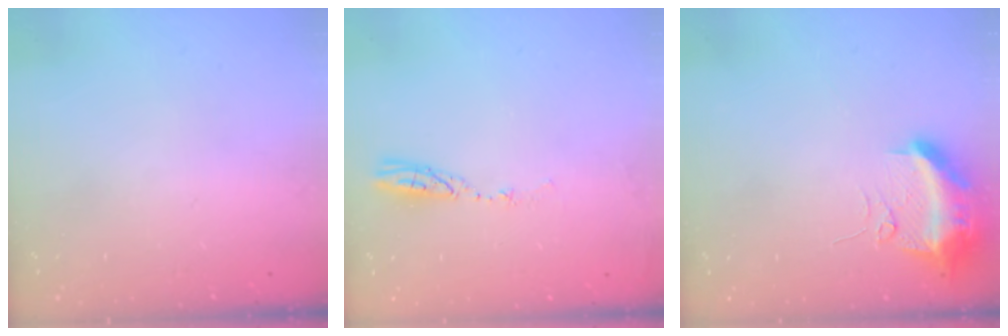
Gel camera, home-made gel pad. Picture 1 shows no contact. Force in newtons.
{"total": 3.8, "press": 3.8, "slide": 0.3}
{"total": 11.0, "press": 10.9, "slide": 1.3}